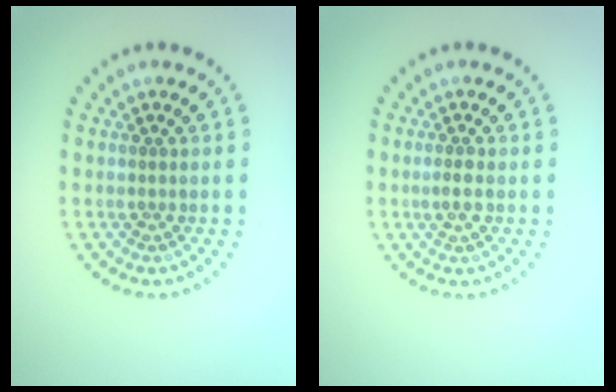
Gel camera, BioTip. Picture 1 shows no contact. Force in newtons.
{"total": 1.2, "press": 1.2, "slide": 0.2}